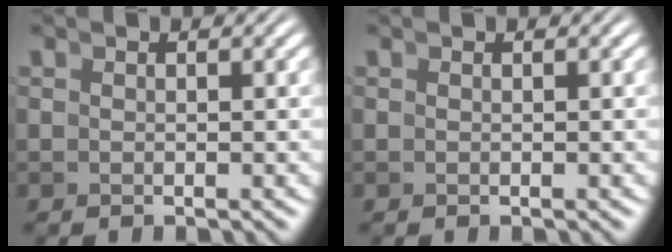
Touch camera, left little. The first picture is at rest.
{"total": 0.0}